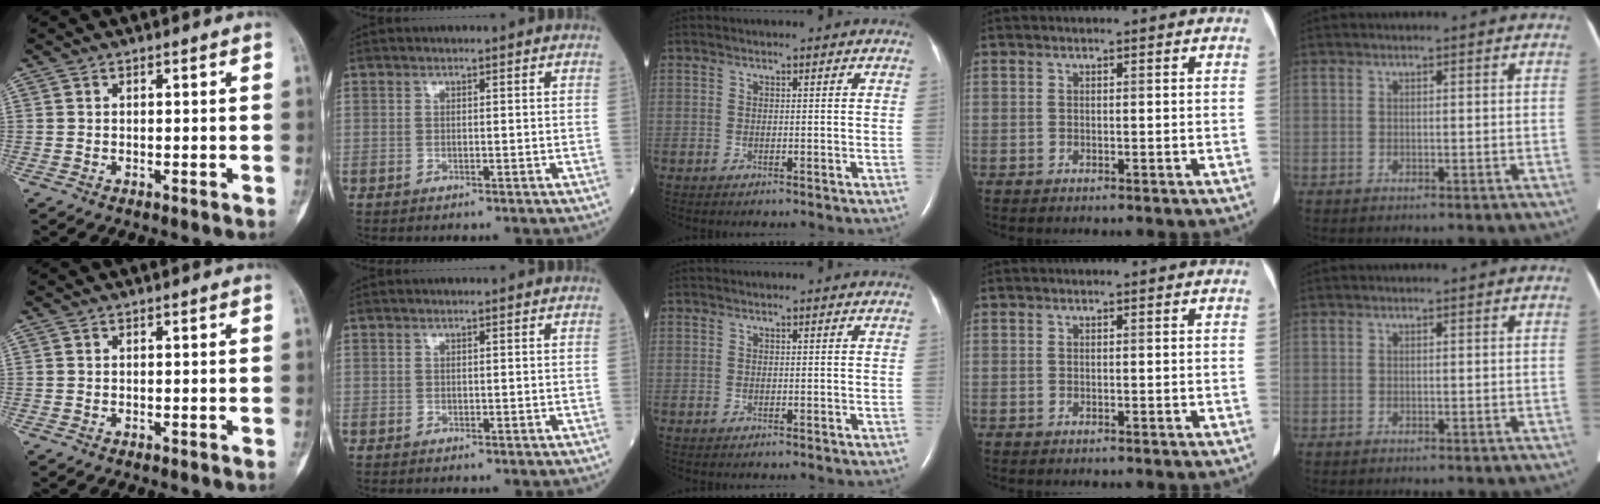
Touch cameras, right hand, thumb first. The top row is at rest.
{}